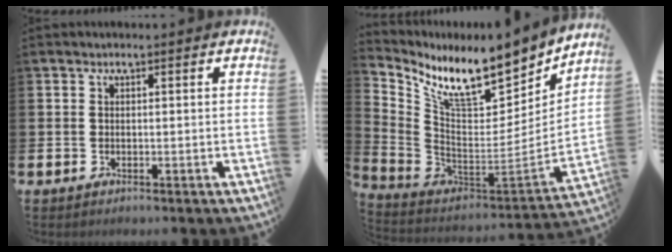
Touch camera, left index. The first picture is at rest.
{"total": 10.1, "force": [8.6, 3.2, 4.1], "torque": [-0.100, -0.078, 0.148]}